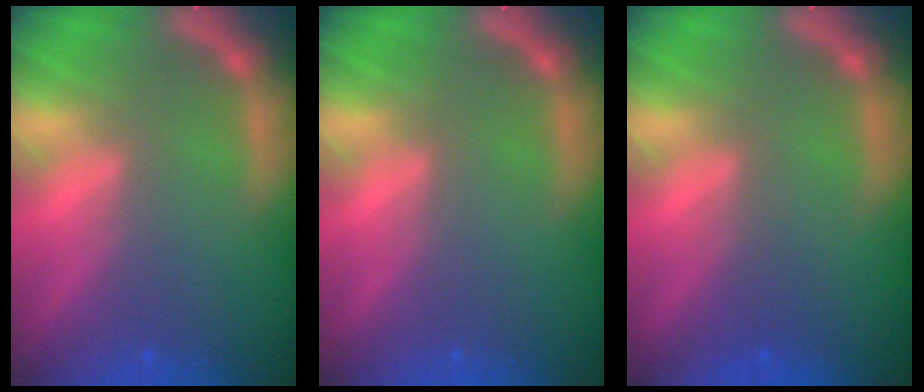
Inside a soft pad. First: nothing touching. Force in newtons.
{"total": 0.0}
{"total": 1.0}